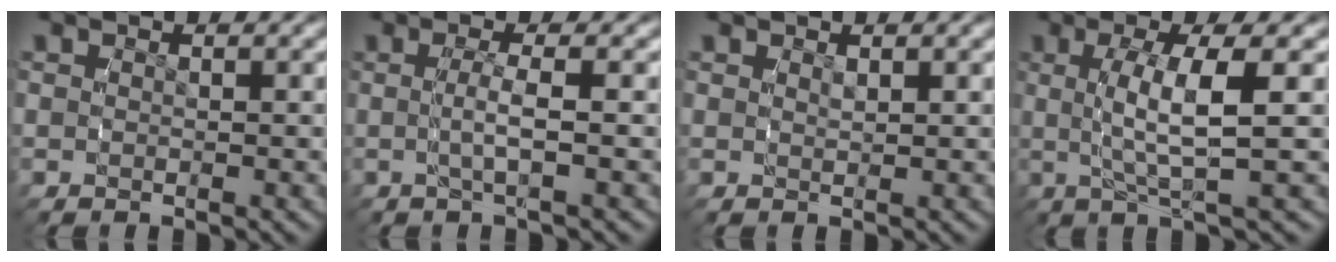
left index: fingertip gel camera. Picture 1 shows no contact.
{"total": 2.0, "force": [-0.2, -0.6, 1.9], "torque": [-0.035, 0.006, -0.008]}
{"total": 0.8, "force": [0.6, -0.5, -0.1], "torque": [0.013, 0.002, 0.011]}
{"total": 4.5, "force": [0.4, -0.1, 4.5], "torque": [-0.075, 0.013, 0.002]}